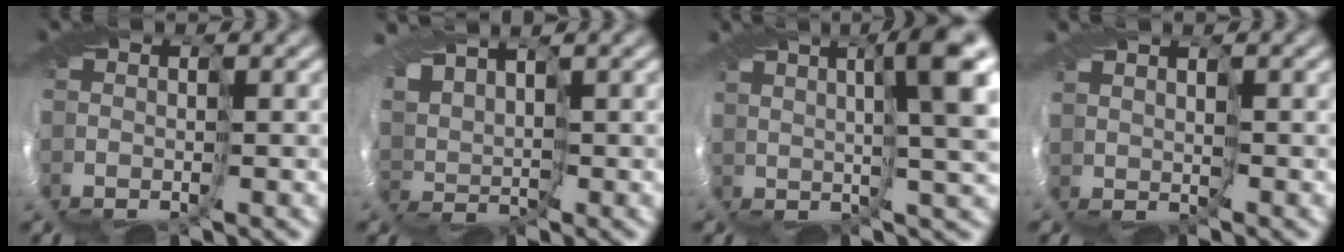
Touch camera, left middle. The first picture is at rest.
{"total": 3.8, "force": [3.1, 1.6, 1.4], "torque": [-0.040, 0.003, 0.054]}
{"total": 7.6, "force": [2.6, 0.9, 7.1], "torque": [-0.091, 0.013, 0.039]}
{"total": 0.8, "force": [0.8, -0.2, -0.2], "torque": [0.000, -0.002, 0.013]}